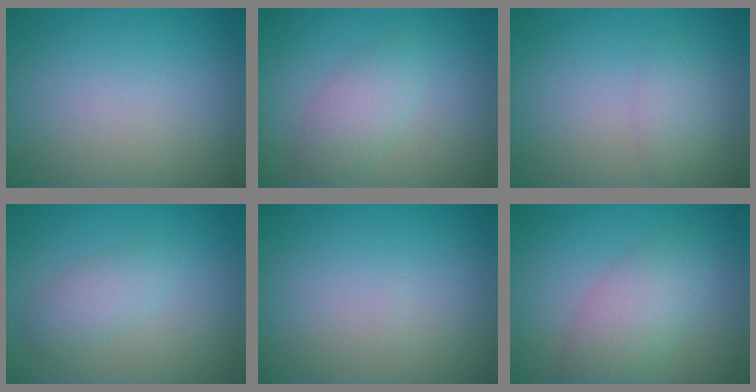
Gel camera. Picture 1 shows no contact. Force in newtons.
{"total": 2.7, "press": 2.7, "slide": 0.1}
{"total": 1.7, "press": 1.7, "slide": 0.0}
{"total": 2.4, "press": 2.4, "slide": 0.2}
{"total": 0.0}
{"total": 4.2, "press": 4.2, "slide": 0.1}